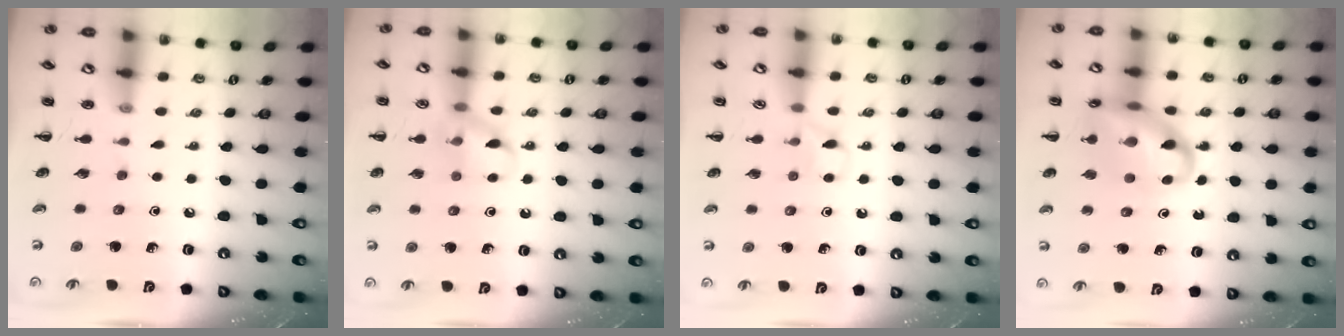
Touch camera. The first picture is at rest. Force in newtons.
{"total": 9.1, "press": 9.1, "slide": 0.8}
{"total": 5.4, "press": 5.1, "slide": 1.9}
{"total": 16.9, "press": 16.7, "slide": 2.5}